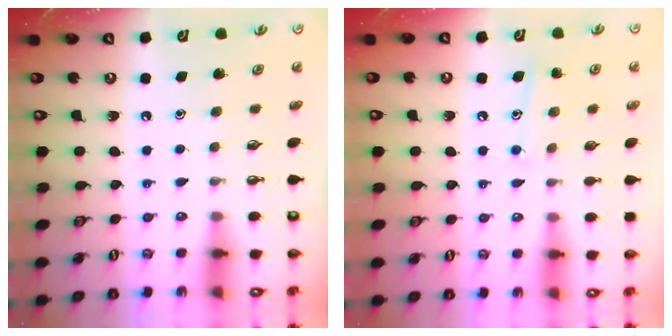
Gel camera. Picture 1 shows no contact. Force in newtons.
{"total": 7.8, "press": 7.8, "slide": 0.6}